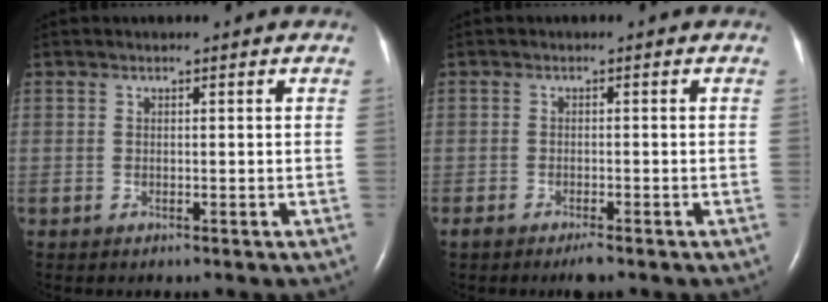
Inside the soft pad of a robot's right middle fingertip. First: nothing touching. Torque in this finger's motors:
{"motor_torque": [0.36, -0.34, 0.02, 0.00]}